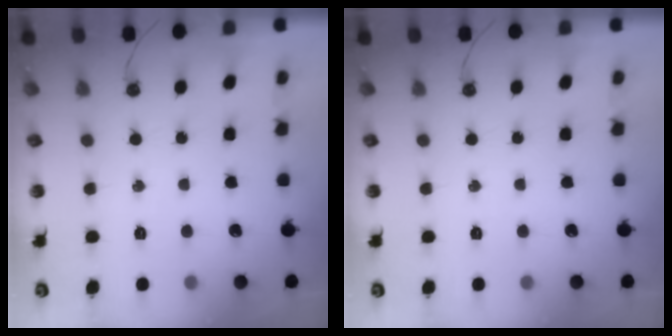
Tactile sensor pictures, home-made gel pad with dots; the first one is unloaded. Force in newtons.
{"total": 0.0}